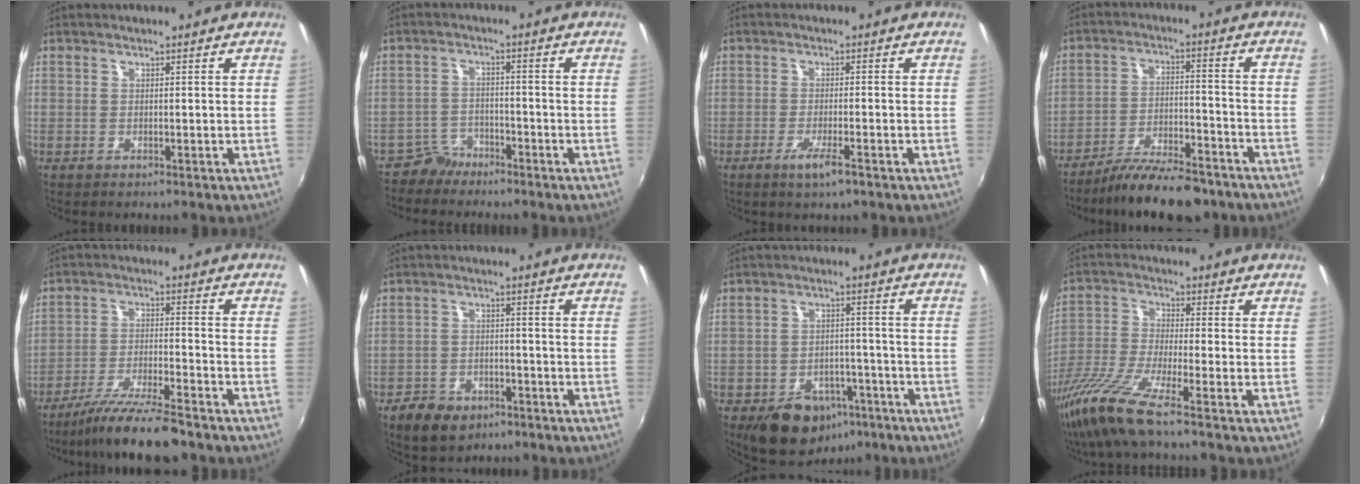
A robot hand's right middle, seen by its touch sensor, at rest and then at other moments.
{"total": 4.0, "force": [-3.4, 2.0, -0.2], "torque": [-0.001, 0.013, -0.064]}
{"total": 4.1, "force": [-2.5, 0.5, 3.3], "torque": [-0.069, -0.009, -0.047]}
{"total": 14.0, "force": [-11.6, 3.4, 7.0], "torque": [-0.138, -0.016, -0.184]}
{"total": 11.9, "force": [-10.0, 0.9, 6.4], "torque": [-0.134, -0.021, -0.172]}
{"total": 8.4, "force": [-5.5, 5.1, 3.7], "torque": [-0.103, 0.001, -0.082]}
{"total": 11.7, "force": [-7.5, 7.5, 4.9], "torque": [-0.103, 0.018, -0.089]}
{"total": 10.8, "force": [-7.8, 0.0, 7.5], "torque": [-0.158, -0.029, -0.153]}